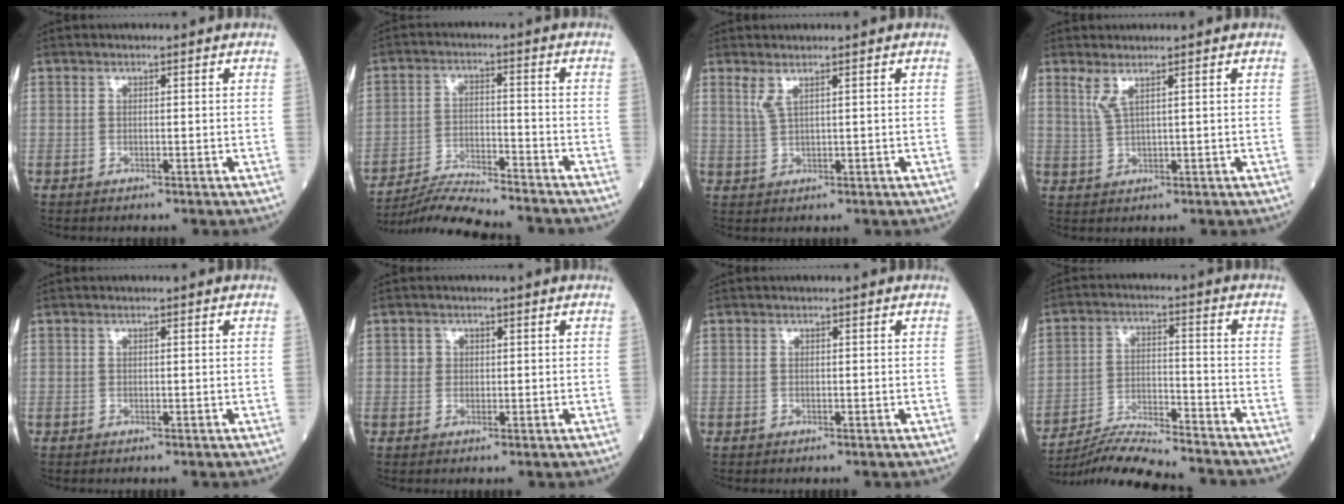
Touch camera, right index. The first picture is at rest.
{"total": 11.7, "force": [-11.2, -0.2, 3.4], "torque": [-0.051, -0.008, -0.188]}
{"total": 2.1, "force": [1.2, 0.0, 1.7], "torque": [-0.046, 0.000, 0.029]}
{"total": 2.4, "force": [1.4, -0.1, 2.0], "torque": [-0.052, -0.001, 0.035]}
{"total": 0.0}
{"total": 1.3, "force": [0.3, 1.2, 0.3], "torque": [0.000, 0.001, 0.003]}
{"total": 0.0}
{"total": 14.3, "force": [-13.5, 0.2, 4.5], "torque": [-0.075, -0.004, -0.221]}